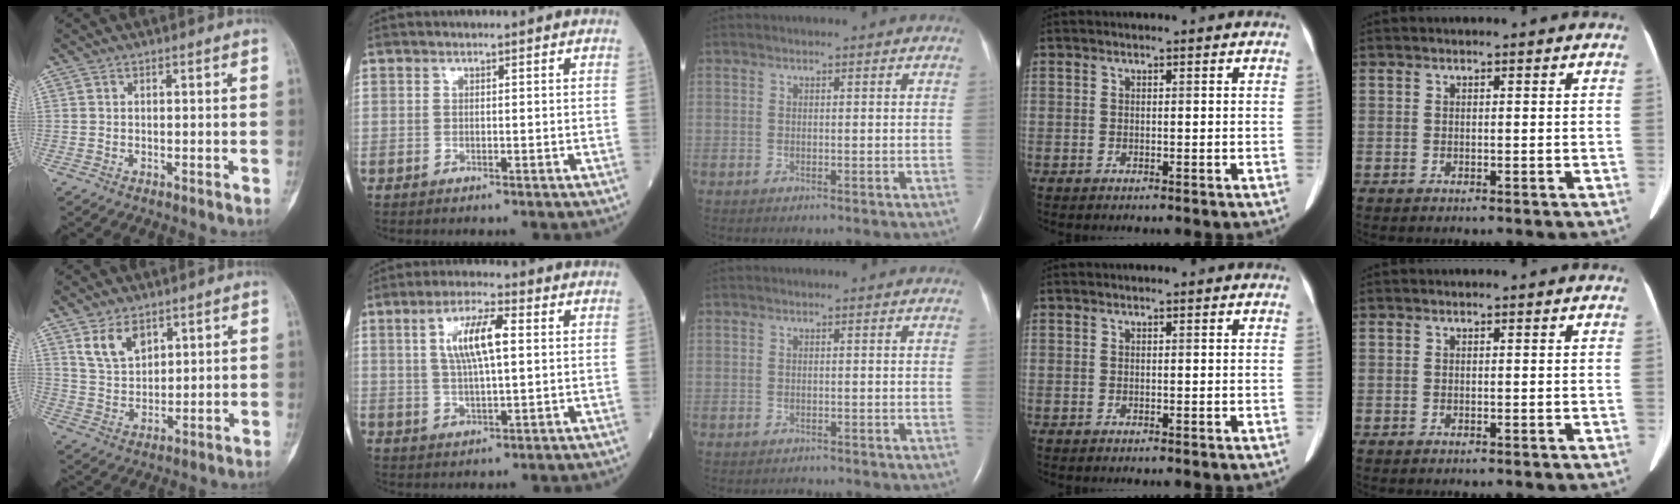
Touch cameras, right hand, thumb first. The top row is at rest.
{"thumb": {"total": 7.3, "force": [4.2, 4.4, 4.0], "torque": [-0.058, -0.024, 0.089]}, "index": {"total": 8.3, "force": [2.0, 1.8, 7.8], "torque": [-0.150, 0.011, 0.037]}, "middle": {"total": 0.9, "force": [-0.9, 0.2, -0.2], "torque": [-0.003, -0.005, -0.012]}}